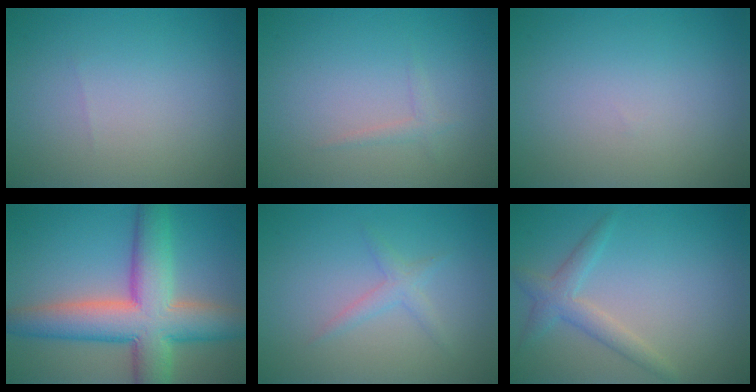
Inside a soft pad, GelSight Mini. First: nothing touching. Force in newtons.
{"total": 0.9, "press": 0.9, "slide": 0.1}
{"total": 0.0}
{"total": 10.4, "press": 10.4, "slide": 0.5}
{"total": 1.4, "press": 1.4, "slide": 0.1}
{"total": 2.4, "press": 2.4, "slide": 0.2}